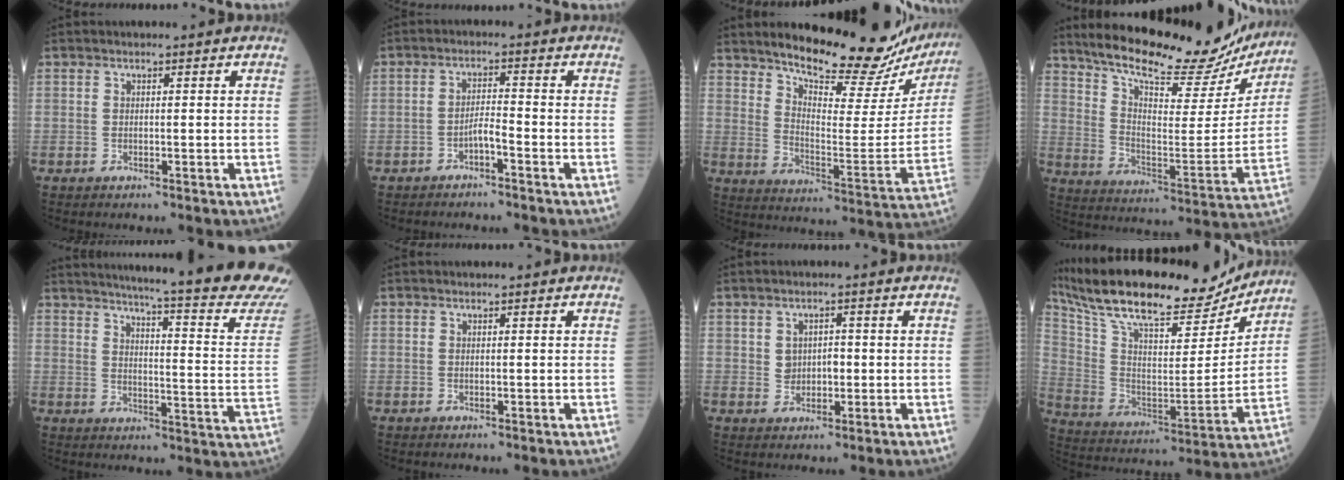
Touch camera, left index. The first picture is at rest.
{"total": 2.4, "force": [-1.6, 0.1, 1.7], "torque": [-0.029, 0.002, -0.031]}
{"total": 22.9, "force": [21.2, 3.9, 7.9], "torque": [-0.116, -0.081, 0.275]}
{"total": 25.2, "force": [22.5, 6.1, 9.8], "torque": [-0.157, -0.029, 0.312]}
{"total": 28.9, "force": [26.0, -0.3, 12.7], "torque": [-0.193, -0.119, 0.308]}
{"total": 0.0}
{"total": 2.8, "force": [0.1, 2.3, 1.7], "torque": [-0.025, 0.008, 0.006]}
{"total": 26.0, "force": [22.4, 6.0, 11.6], "torque": [-0.219, 0.005, 0.354]}